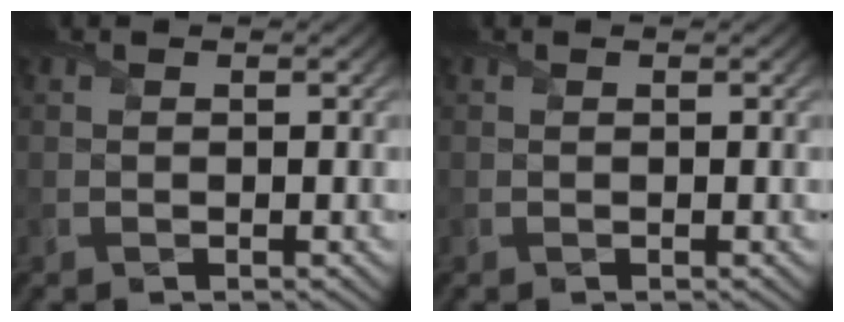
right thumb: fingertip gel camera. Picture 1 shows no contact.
{"total": 0.0}